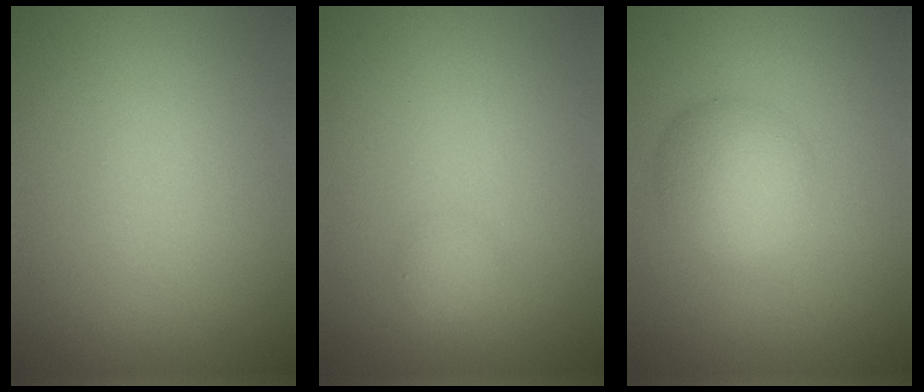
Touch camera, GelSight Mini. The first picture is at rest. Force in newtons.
{"total": 1.1, "press": 1.1, "slide": 0.1}
{"total": 3.8, "press": 3.8, "slide": 0.2}